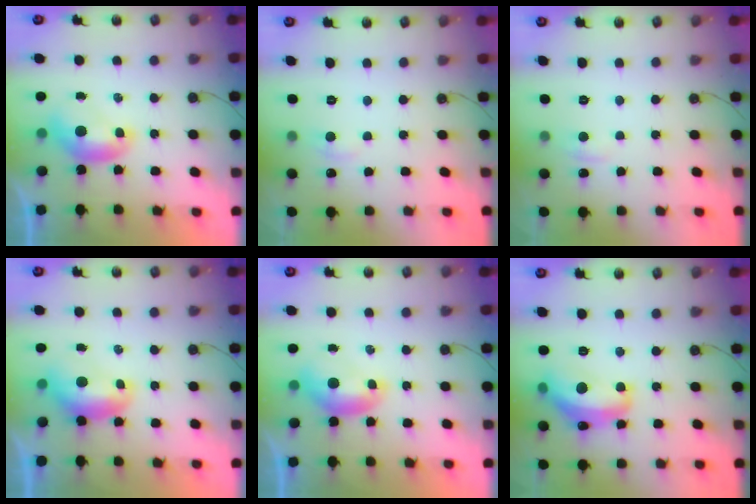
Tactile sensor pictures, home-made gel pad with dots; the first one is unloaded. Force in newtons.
{"total": 2.4, "press": 2.3, "slide": 0.5}
{"total": 2.3, "press": 2.2, "slide": 0.5}
{"total": 1.2, "press": 1.1, "slide": 0.3}
{"total": 0.0}
{"total": 10.4, "press": 10.4, "slide": 0.8}